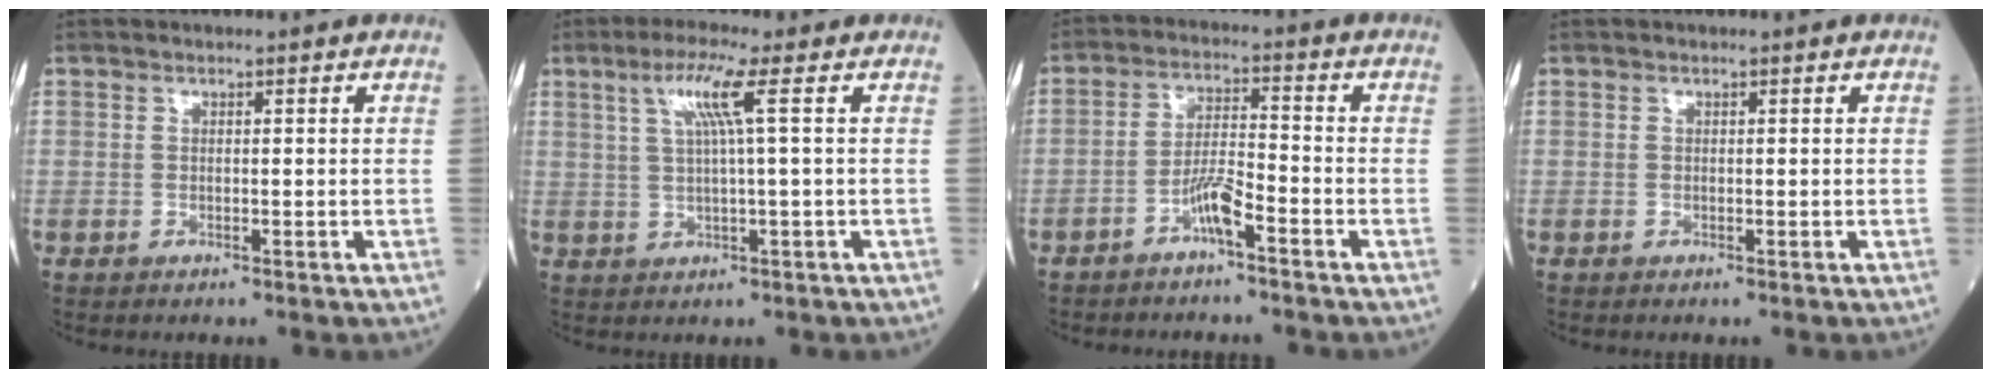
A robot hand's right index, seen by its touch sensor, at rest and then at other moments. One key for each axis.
{"total": 5.6, "fx": 2.0, "fy": -0.8, "fz": 5.2, "tx": -0.103, "ty": 0.008, "tz": 0.039}
{"total": 4.6, "fx": -2.9, "fy": 0.2, "fz": 3.5, "tx": -0.074, "ty": 0.006, "tz": -0.056}
{"total": 0.0}